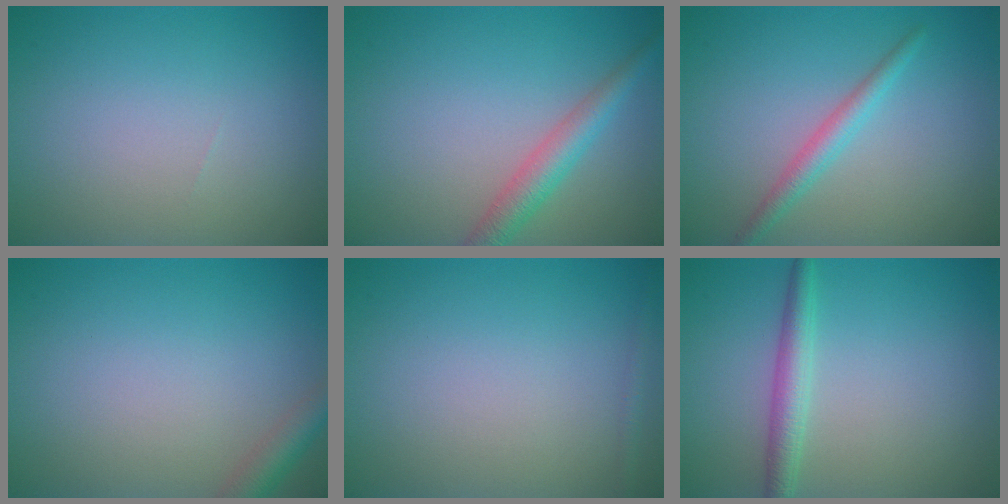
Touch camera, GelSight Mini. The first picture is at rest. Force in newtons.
{"total": 3.1, "press": 3.1, "slide": 0.1}
{"total": 2.1, "press": 2.1, "slide": 0.1}
{"total": 2.3, "press": 2.3, "slide": 0.1}
{"total": 0.8, "press": 0.8, "slide": 0.0}
{"total": 2.5, "press": 2.5, "slide": 0.1}